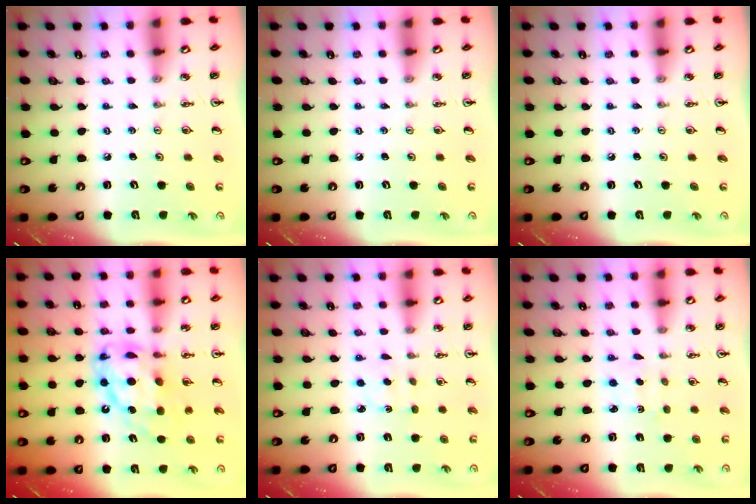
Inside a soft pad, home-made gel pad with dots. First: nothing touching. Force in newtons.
{"total": 0.0}
{"total": 0.0}
{"total": 15.5, "press": 15.5, "slide": 1.4}
{"total": 1.7, "press": 1.6, "slide": 0.6}
{"total": 2.1, "press": 2.0, "slide": 0.6}